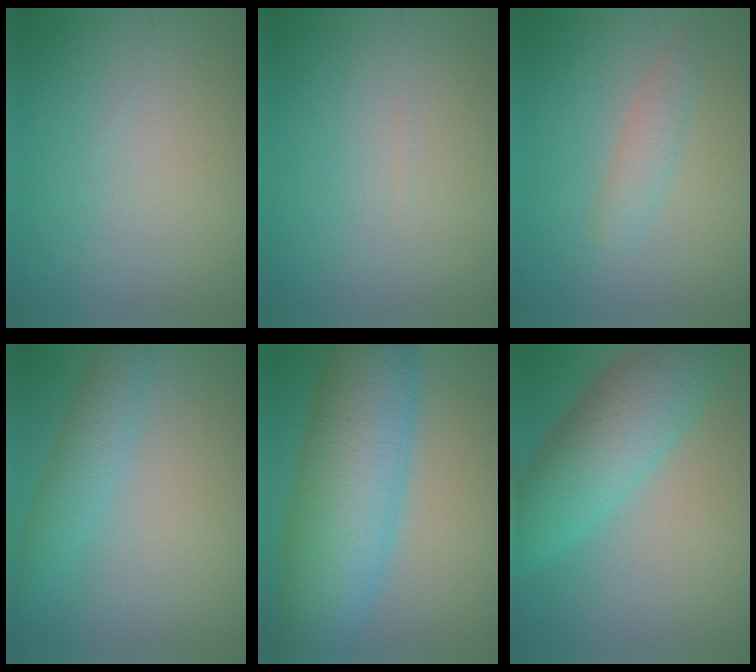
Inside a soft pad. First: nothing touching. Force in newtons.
{"total": 0.0}
{"total": 1.9, "press": 1.9, "slide": 0.1}
{"total": 2.7, "press": 2.7, "slide": 0.1}
{"total": 11.0, "press": 11.0, "slide": 0.4}
{"total": 7.6, "press": 7.6, "slide": 0.2}